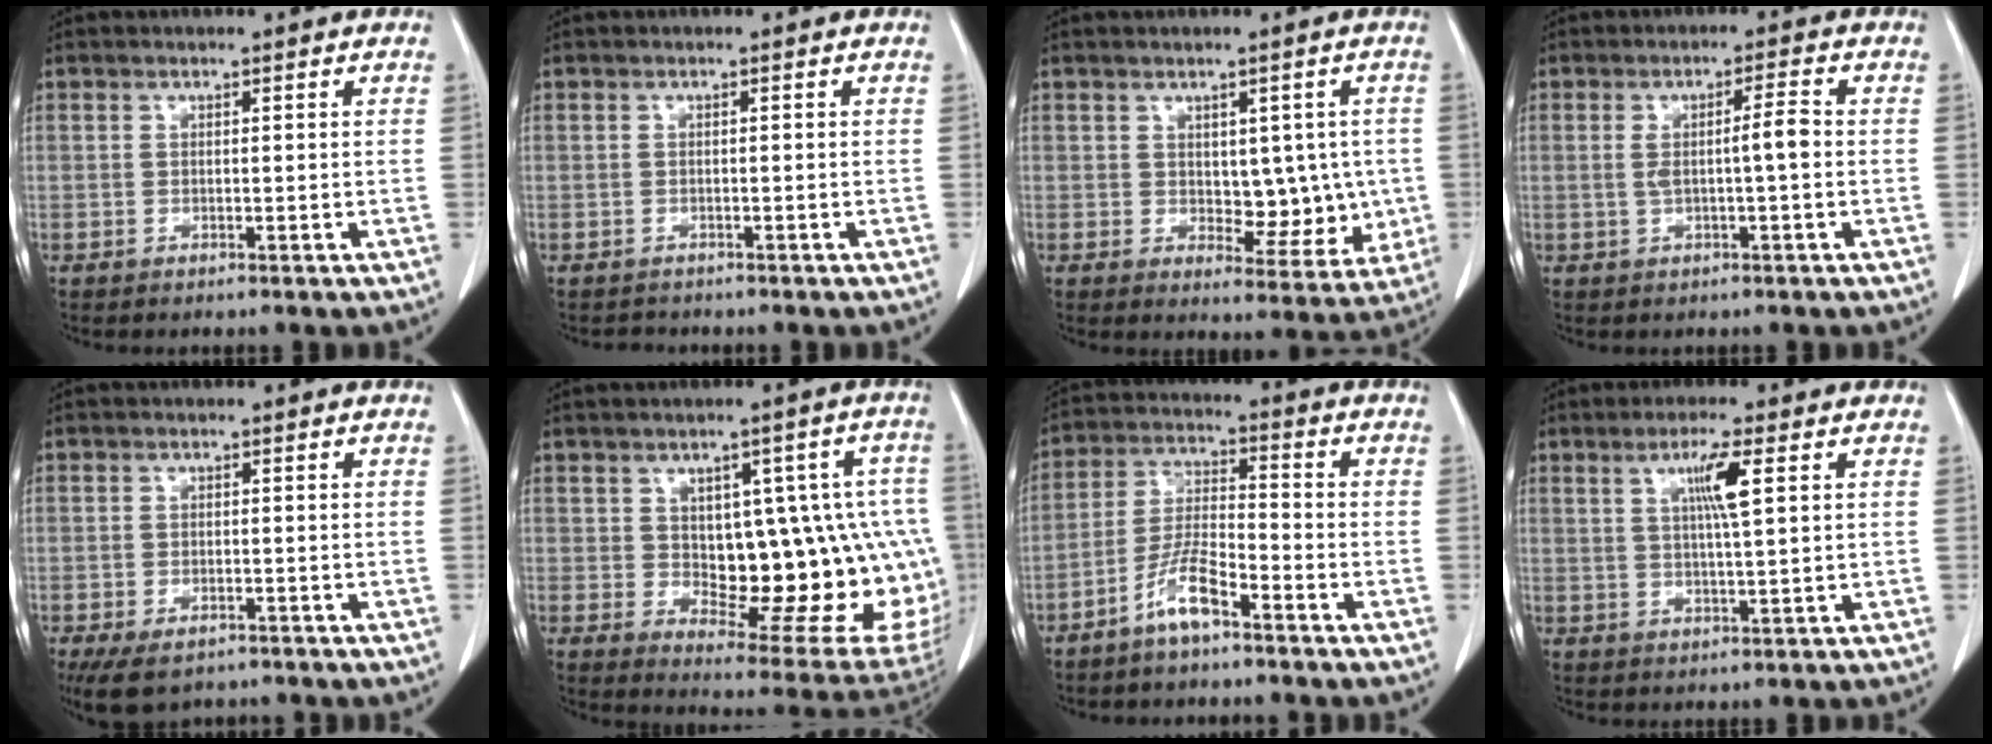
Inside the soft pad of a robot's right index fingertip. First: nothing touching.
{"total": 0.8, "force": [-0.8, 0.3, -0.2], "torque": [-0.002, -0.002, -0.013]}
{"total": 7.3, "force": [0.1, 4.3, 5.8], "torque": [-0.057, 0.004, 0.017]}
{"total": 4.0, "force": [-0.1, 0.1, 4.0], "torque": [-0.074, 0.006, 0.001]}
{"total": 7.3, "force": [-5.3, 3.4, 3.7], "torque": [-0.063, -0.008, -0.078]}
{"total": 20.1, "force": [-0.9, 8.3, 18.3], "torque": [-0.158, 0.025, 0.018]}
{"total": 7.1, "force": [-4.7, 1.3, 5.1], "torque": [-0.111, 0.001, -0.094]}
{"total": 5.2, "force": [1.7, -0.3, 4.9], "torque": [-0.087, -0.002, 0.030]}